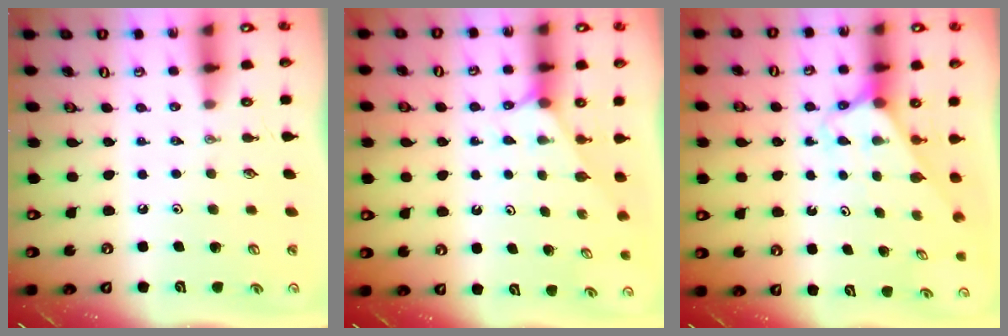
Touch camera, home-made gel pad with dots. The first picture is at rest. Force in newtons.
{"total": 1.9, "press": 1.9, "slide": 0.3}
{"total": 2.5, "press": 2.5, "slide": 0.2}